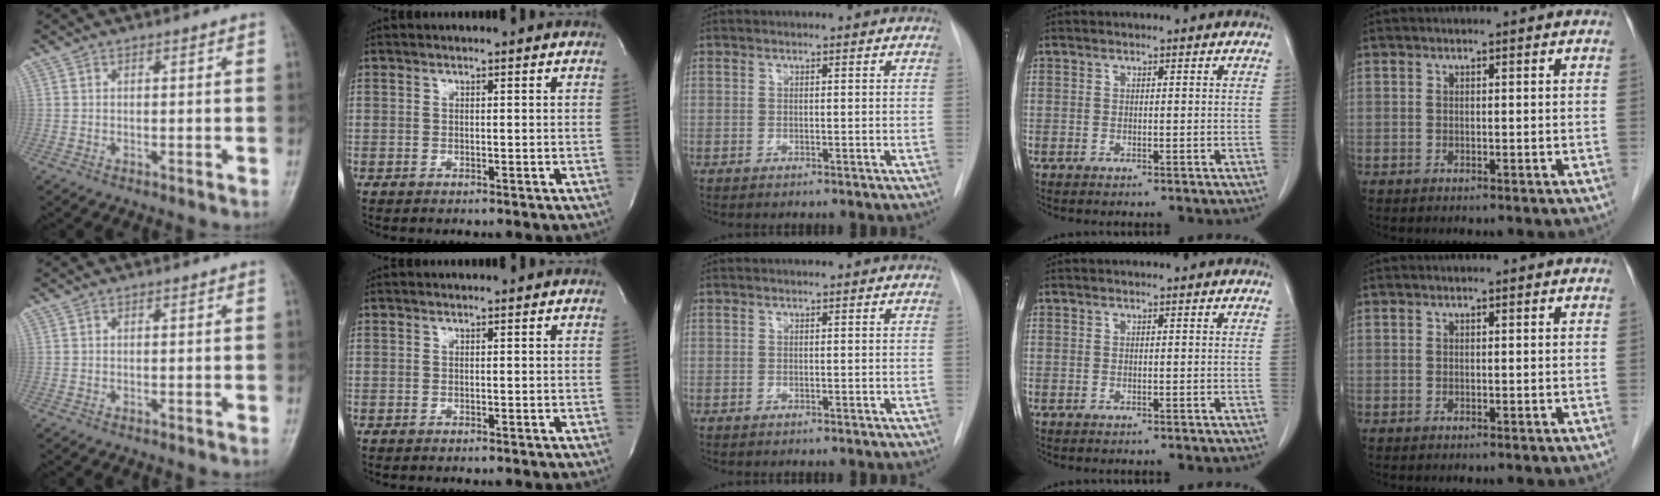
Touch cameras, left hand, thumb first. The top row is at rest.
{}